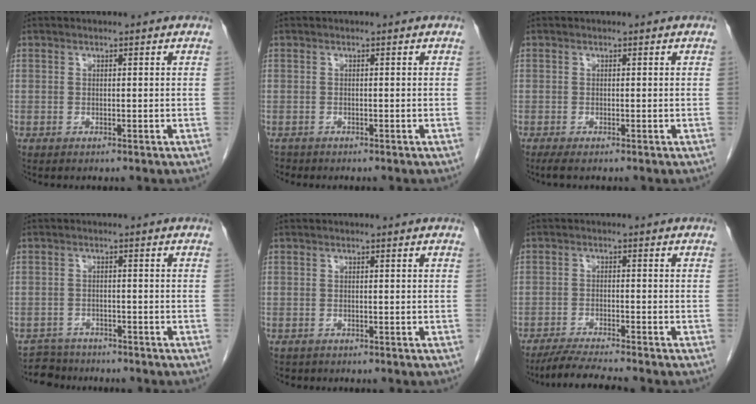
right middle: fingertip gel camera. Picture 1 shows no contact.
{"total": 0.8, "force": [-0.7, 0.3, -0.1], "torque": [-0.007, -0.002, -0.014]}
{"total": 1.1, "force": [-0.9, 0.0, 0.7], "torque": [-0.017, -0.006, -0.016]}
{"total": 3.8, "force": [-3.4, 1.3, -0.9], "torque": [0.015, -0.004, -0.059]}
{"total": 0.9, "force": [-0.7, 0.5, 0.0], "torque": [-0.013, 0.000, -0.010]}
{"total": 5.9, "force": [-5.3, -0.8, 2.4], "torque": [-0.042, -0.022, -0.094]}